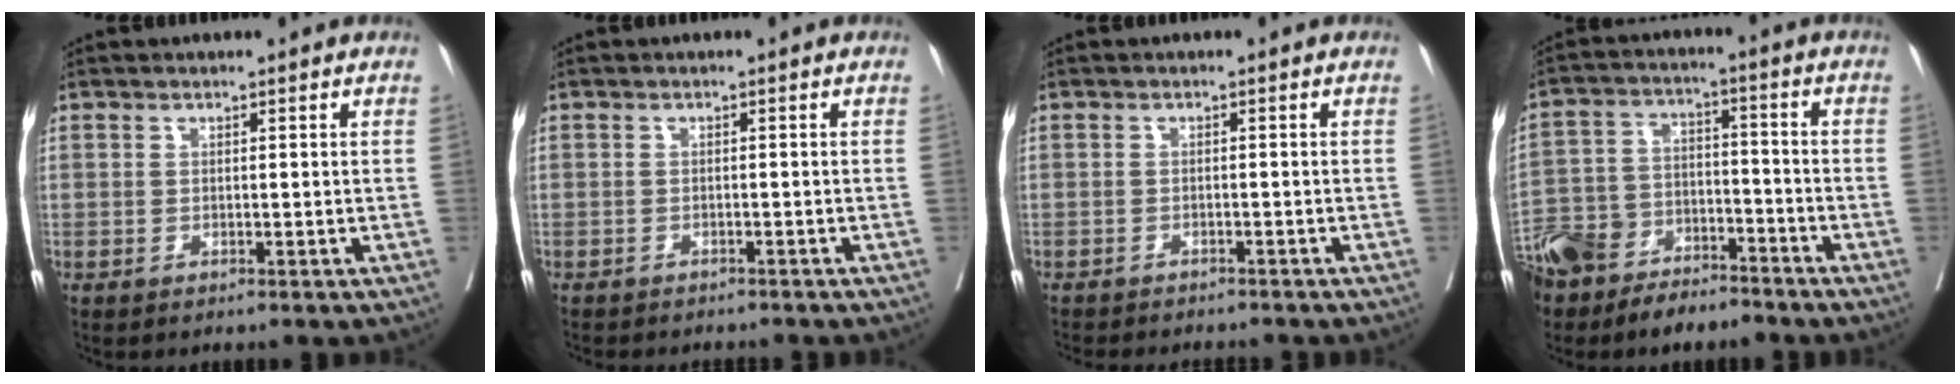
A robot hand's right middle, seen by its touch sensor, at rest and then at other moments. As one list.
[{"total": 5.7, "force": [-5.2, 1.4, 1.9], "torque": [-0.025, -0.004, -0.066]}, {"total": 7.6, "force": [-7.0, 1.5, 2.5], "torque": [-0.036, -0.007, -0.090]}, {"total": 14.6, "force": [-11.6, 6.8, 5.8], "torque": [-0.118, 0.007, -0.203]}]